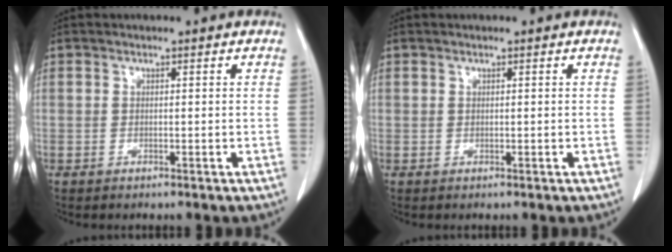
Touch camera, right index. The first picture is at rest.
{"total": 0.0}